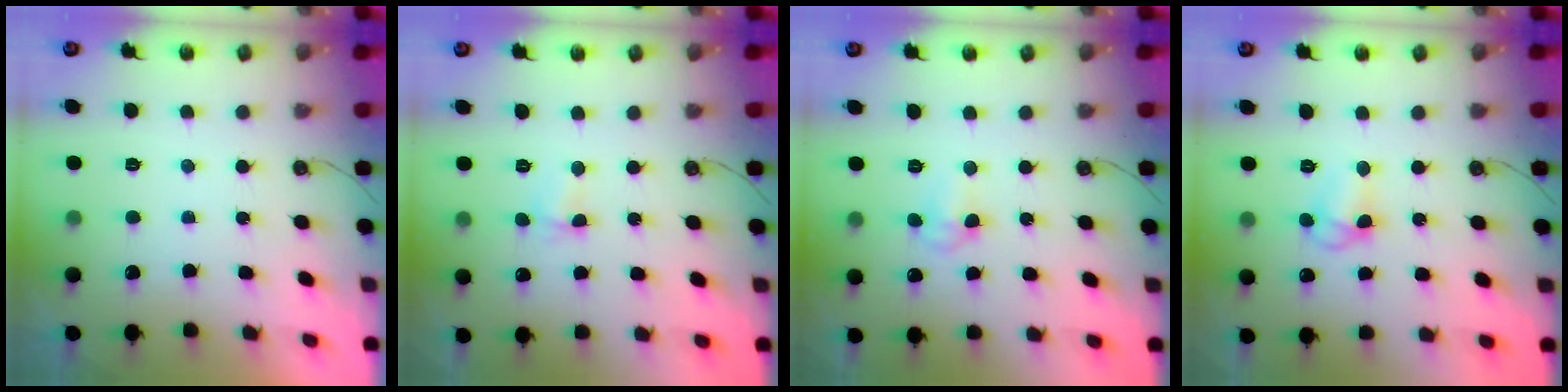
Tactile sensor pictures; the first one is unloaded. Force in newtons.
{"total": 2.6, "press": 2.5, "slide": 0.5}
{"total": 5.2, "press": 3.9, "slide": 3.4}
{"total": 7.8, "press": 7.8, "slide": 0.5}